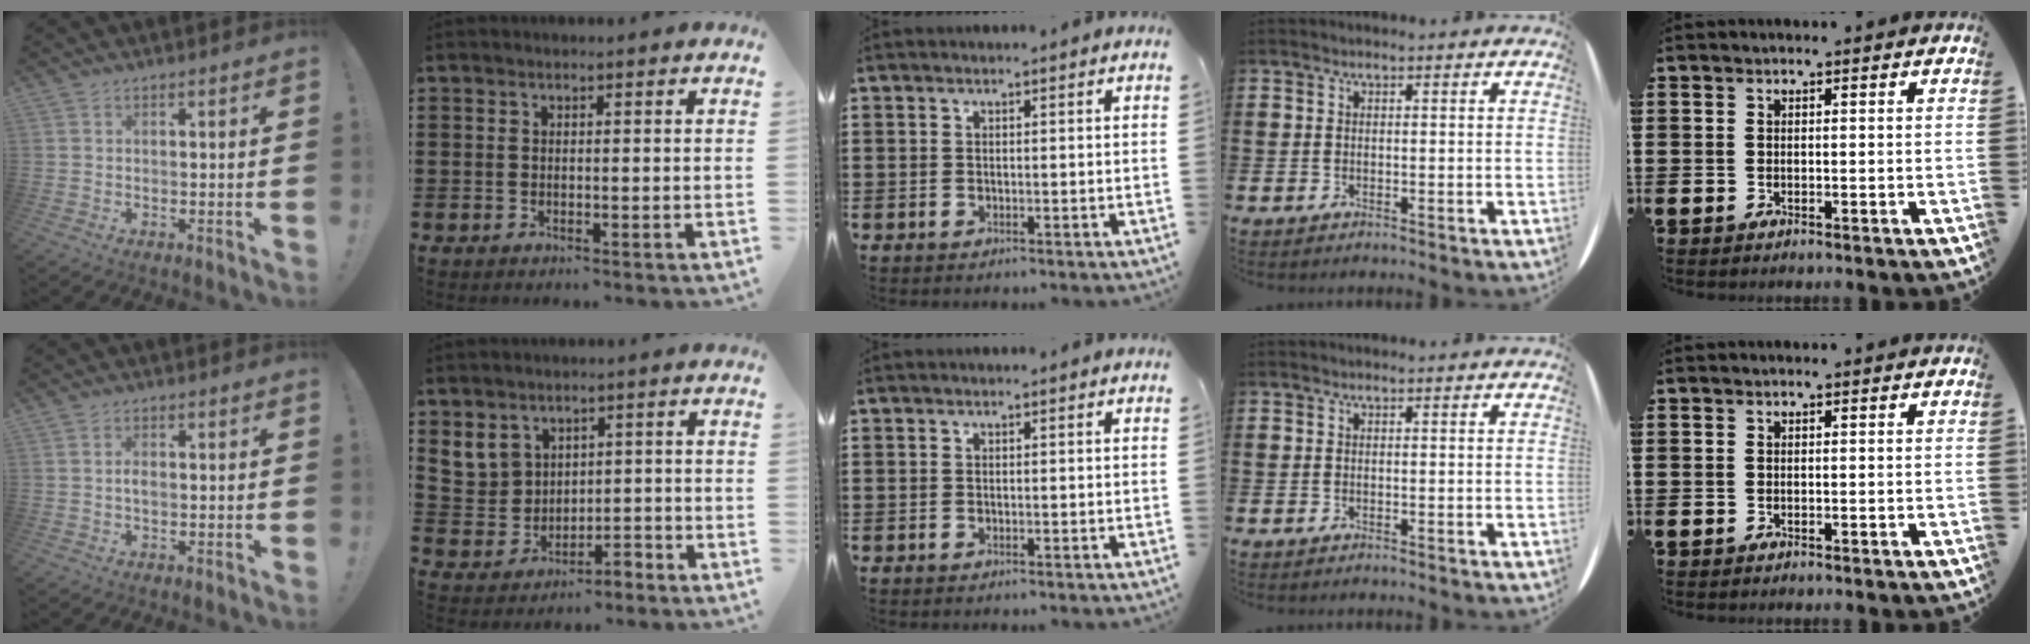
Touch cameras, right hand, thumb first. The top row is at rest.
{"thumb": {"total": 1.7, "force": [-0.3, 0.9, 1.4], "torque": [-0.027, 0.005, -0.006]}, "index": {"total": 4.5, "force": [1.2, 4.1, 1.2], "torque": [-0.050, 0.006, 0.020]}}